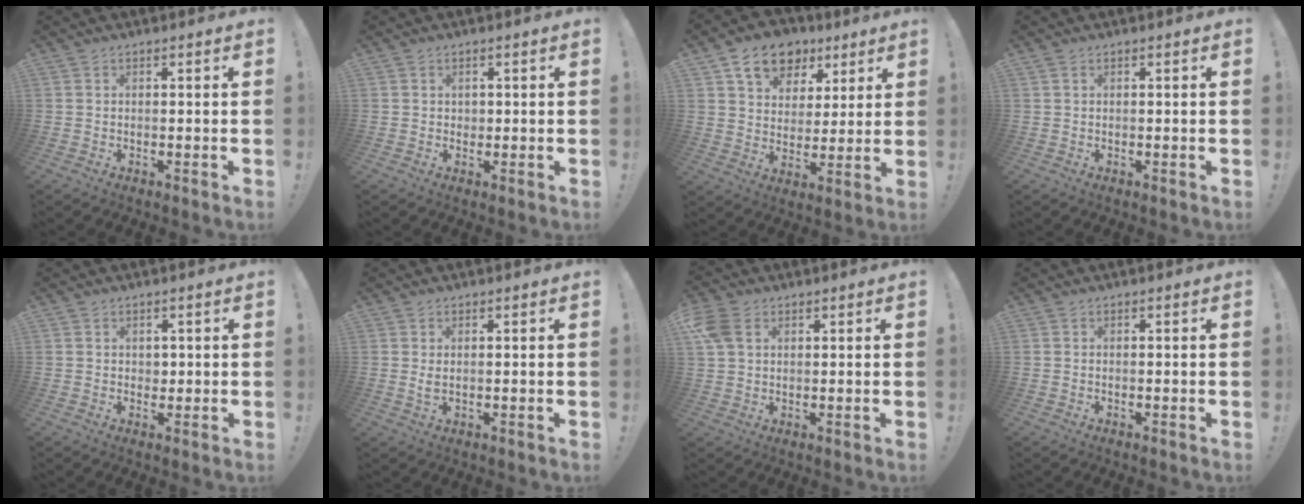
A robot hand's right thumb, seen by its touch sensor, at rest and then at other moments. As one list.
[{"total": 1.1, "force": [0.2, 1.1, 0.3], "torque": [-0.002, 0.001, 0.003]}, {"total": 13.9, "force": [7.8, 9.8, 6.2], "torque": [-0.090, -0.036, 0.146]}, {"total": 0.5, "force": [0.4, 0.2, 0.3], "torque": [-0.009, 0.002, 0.008]}, {"total": 1.6, "force": [0.7, 1.5, 0.1], "torque": [0.006, -0.003, 0.011]}, {"total": 2.0, "force": [0.5, 0.9, 1.7], "torque": [-0.026, -0.001, 0.008]}, {"total": 6.6, "force": [2.6, 4.4, 4.1], "torque": [-0.084, 0.003, 0.056]}, {"total": 0.0}]